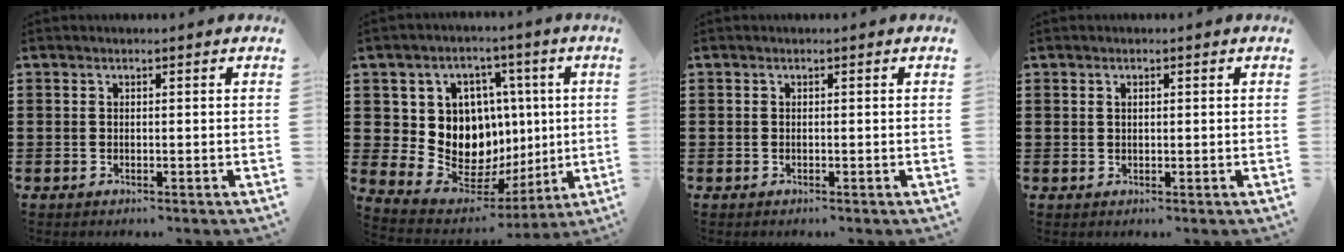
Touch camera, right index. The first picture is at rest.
{"total": 11.7, "force": [1.8, 10.5, 4.9], "torque": [-0.122, -0.035, 0.040]}
{"total": 0.0}
{"total": 0.8, "force": [0.4, 0.4, 0.6], "torque": [-0.012, 0.003, 0.008]}